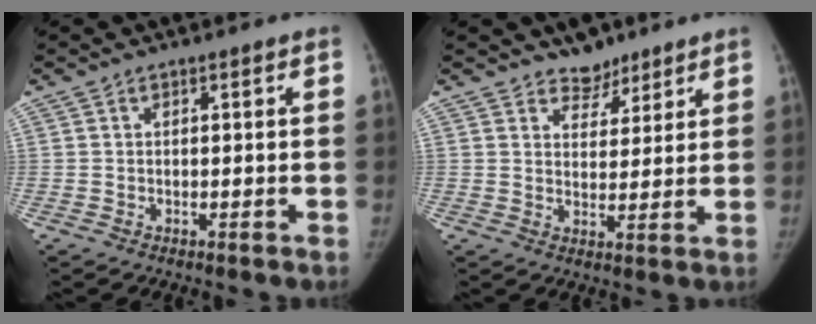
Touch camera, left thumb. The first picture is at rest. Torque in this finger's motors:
{"motor_torque": [-0.07, -0.09, -0.44, 0.19, 0.00]}